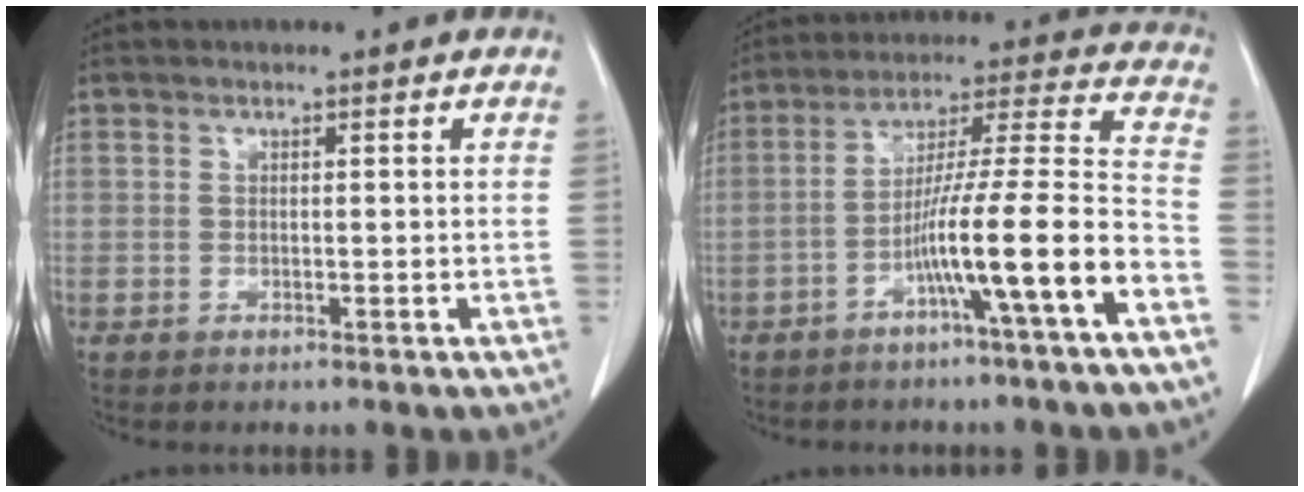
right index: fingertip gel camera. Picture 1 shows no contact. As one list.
[{"total": 14.3, "force": [-6.4, -1.1, 12.8], "torque": [-0.210, 0.012, -0.109]}]